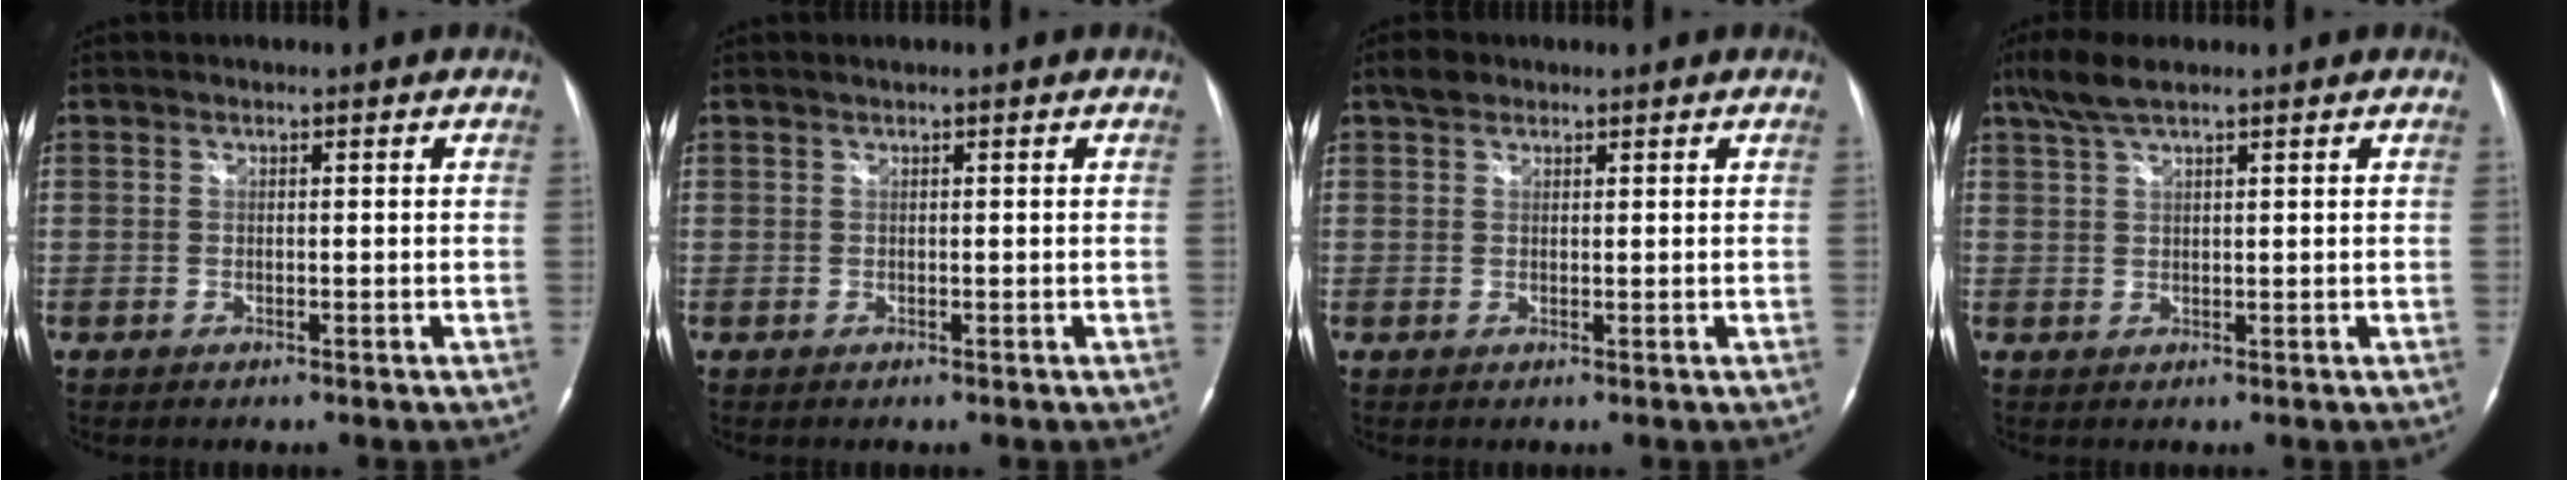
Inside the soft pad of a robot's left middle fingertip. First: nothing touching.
{"total": 0.0}
{"total": 2.1, "force": [1.5, 1.3, 0.6], "torque": [-0.014, 0.012, 0.024]}
{"total": 4.6, "force": [3.4, 0.9, 2.9], "torque": [-0.068, 0.017, 0.069]}